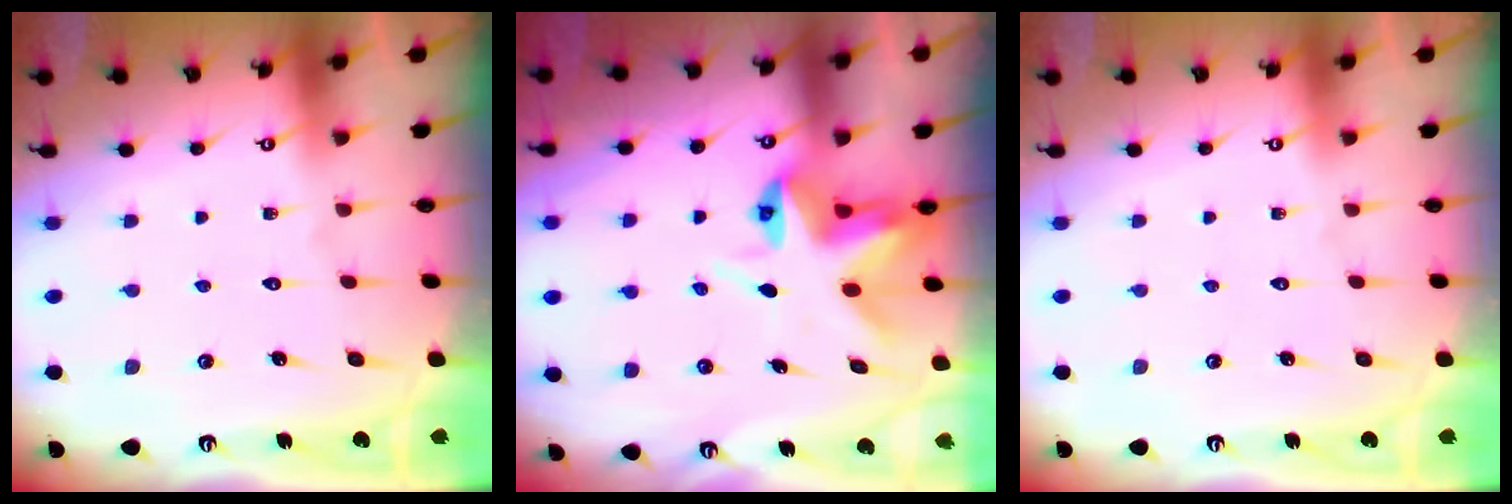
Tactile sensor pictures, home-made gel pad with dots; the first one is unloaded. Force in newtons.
{"total": 6.6, "press": 6.6, "slide": 0.5}
{"total": 0.0}